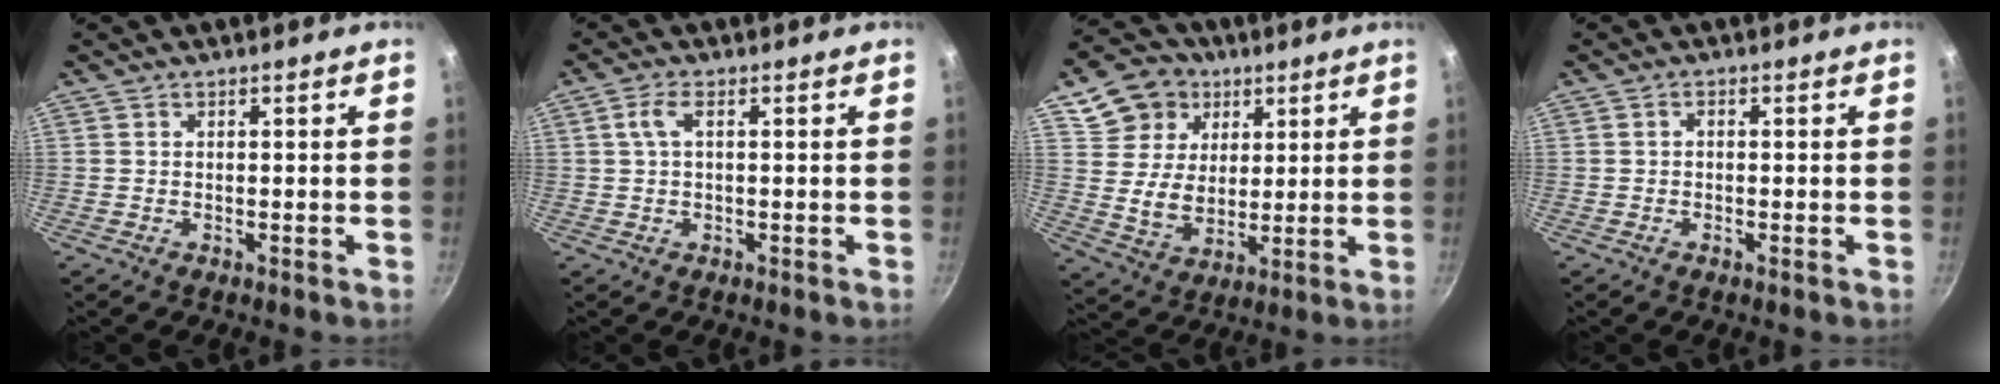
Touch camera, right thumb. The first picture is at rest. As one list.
[{"total": 3.1, "force": [0.6, 1.3, 2.8], "torque": [-0.063, 0.009, 0.011]}, {"total": 13.4, "force": [5.9, 10.8, 5.4], "torque": [-0.066, -0.013, 0.105]}, {"total": 1.0, "force": [-0.2, 0.5, 0.8], "torque": [-0.020, 0.005, -0.009]}]